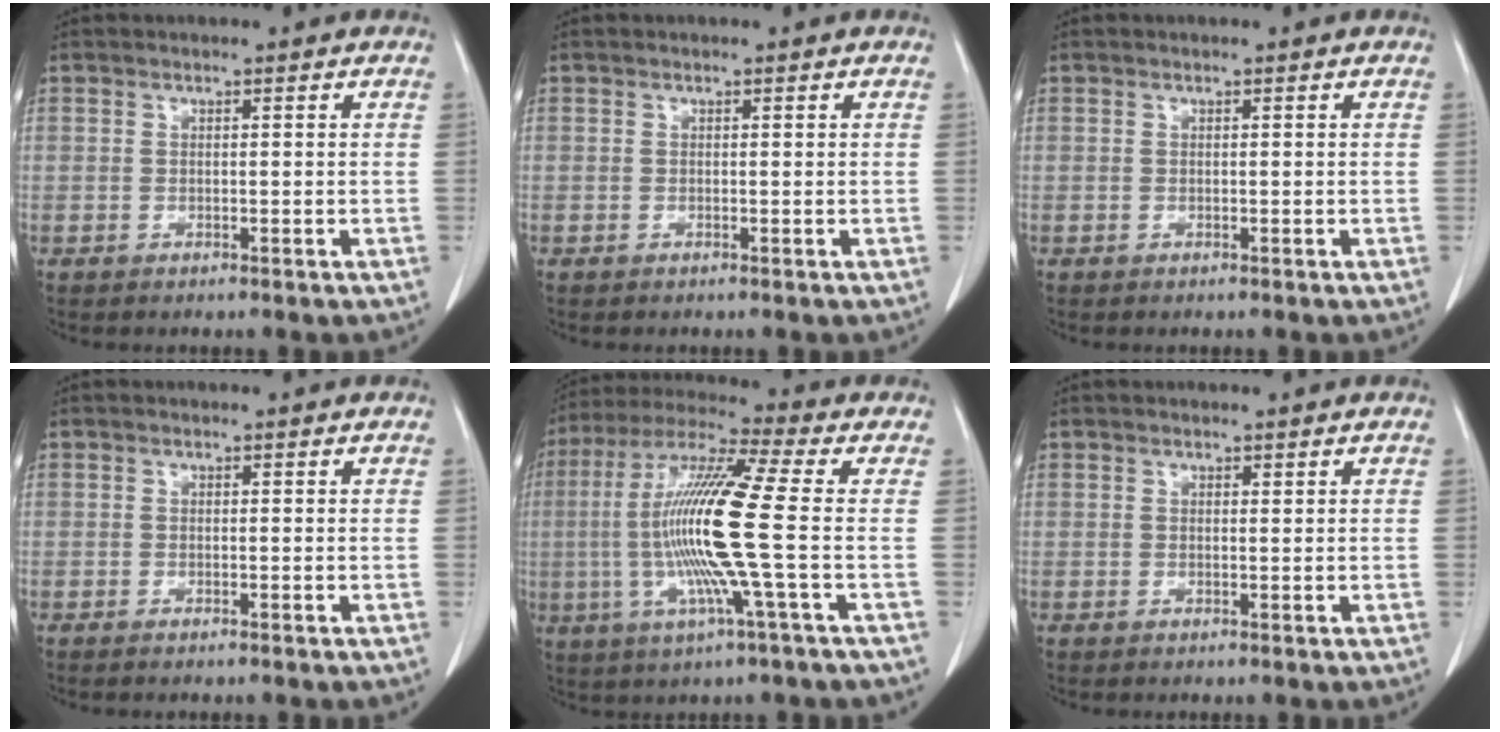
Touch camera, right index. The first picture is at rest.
{"total": 0.0}
{"total": 0.0}
{"total": 0.7, "force": [-0.6, 0.0, 0.4], "torque": [-0.010, -0.002, -0.009]}
{"total": 15.9, "force": [-1.5, -0.8, 15.8], "torque": [-0.322, -0.005, -0.042]}
{"total": 0.0}